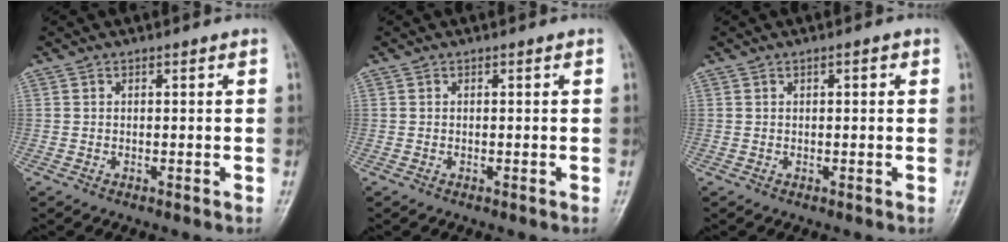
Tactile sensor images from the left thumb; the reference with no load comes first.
{"total": 0.0}
{"total": 1.3, "force": [0.5, 0.5, 1.1], "torque": [-0.014, 0.002, 0.005]}